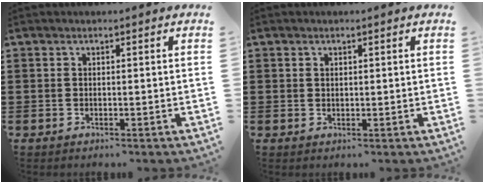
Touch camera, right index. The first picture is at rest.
{"total": 0.7, "force": [0.5, 0.5, 0.2], "torque": [-0.005, 0.003, 0.011]}